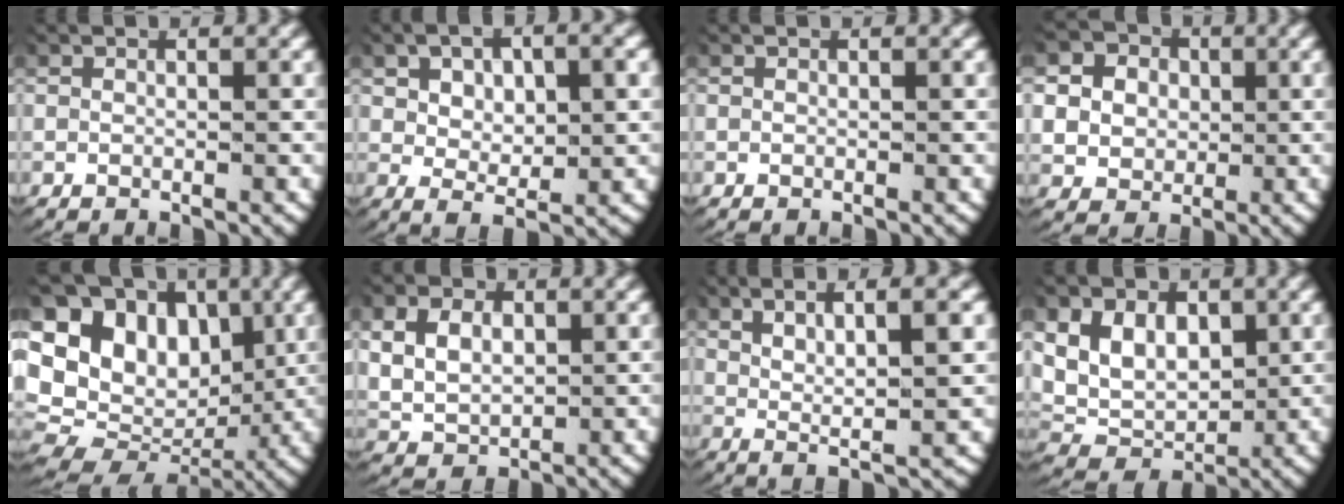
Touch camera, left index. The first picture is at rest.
{"total": 4.7, "force": [1.6, 2.4, 3.7], "torque": [-0.076, -0.010, 0.036]}
{"total": 0.0}
{"total": 8.3, "force": [1.8, 7.3, 3.5], "torque": [-0.077, -0.005, 0.024]}
{"total": 17.6, "force": [1.7, 14.2, 10.2], "torque": [-0.197, -0.033, 0.034]}
{"total": 7.5, "force": [0.3, 6.6, 3.6], "torque": [-0.103, -0.022, 0.011]}
{"total": 4.7, "force": [1.8, 1.1, 4.2], "torque": [-0.077, 0.002, 0.036]}
{"total": 9.2, "force": [0.9, 7.7, 5.0], "torque": [-0.105, -0.011, 0.015]}